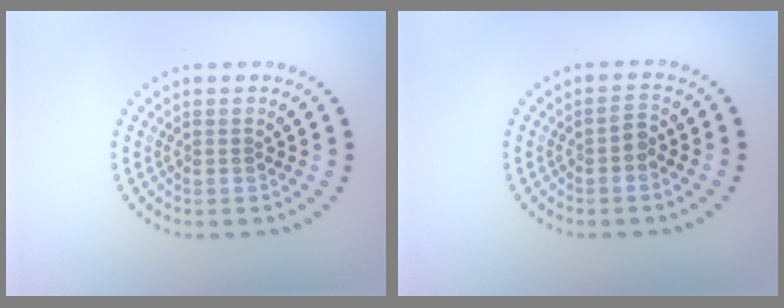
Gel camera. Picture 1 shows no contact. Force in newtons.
{"total": 1.0, "press": 0.9, "slide": 0.3}